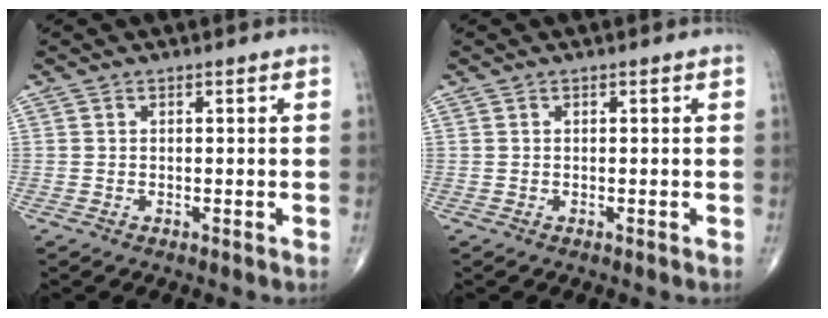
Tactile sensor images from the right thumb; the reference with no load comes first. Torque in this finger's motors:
{"motor_torque": [0.03, 0.00, -0.01, -0.01, 0.00]}